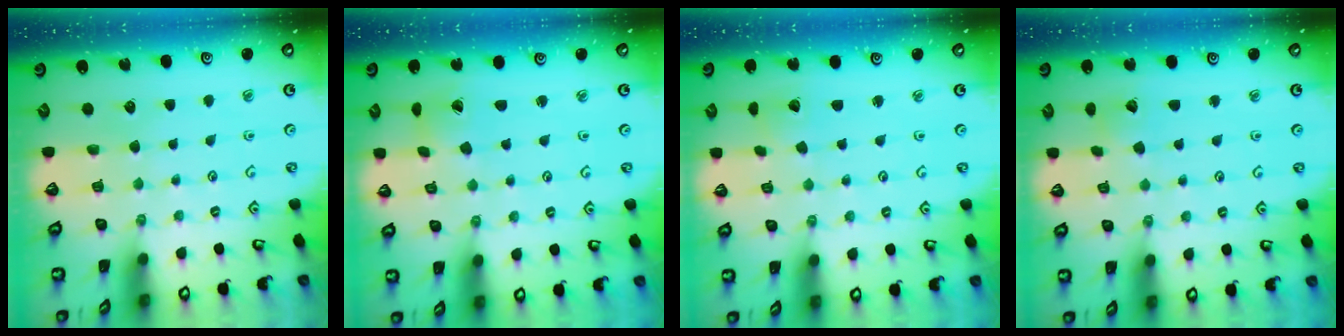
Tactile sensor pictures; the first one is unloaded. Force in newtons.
{"total": 1.6, "press": 1.6, "slide": 0.3}
{"total": 2.0, "press": 2.0, "slide": 0.3}
{"total": 5.4, "press": 5.4, "slide": 0.4}